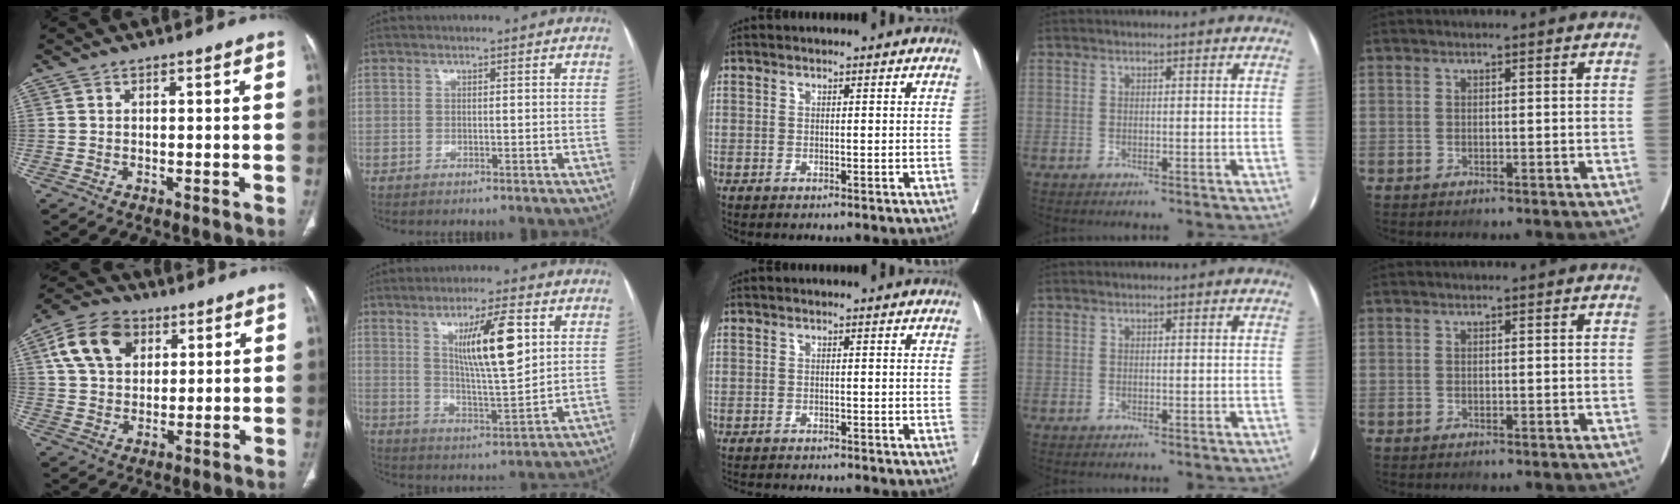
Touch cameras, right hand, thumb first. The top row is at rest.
{"thumb": {"total": 12.4, "force": [4.8, 8.7, 7.3], "torque": [-0.118, -0.001, 0.084]}, "index": {"total": 11.3, "force": [4.0, 1.4, 10.5], "torque": [-0.177, -0.005, 0.071]}, "middle": {"total": 5.8, "force": [-5.5, 0.6, 1.7], "torque": [-0.017, -0.009, -0.082]}}